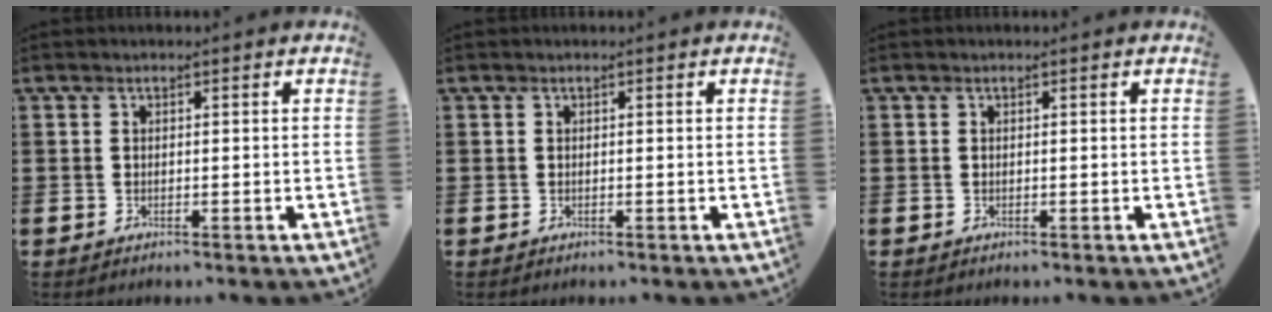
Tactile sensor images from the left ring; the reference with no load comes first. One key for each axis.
{"total": 0.0}
{"total": 0.0}